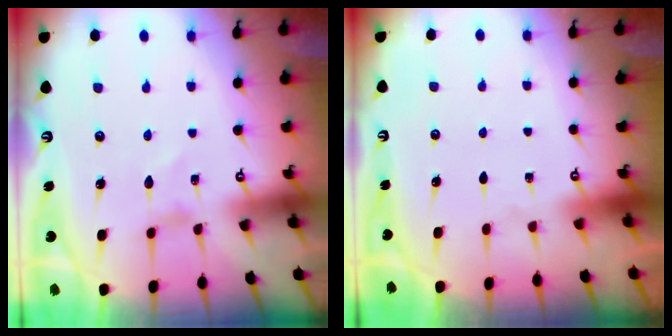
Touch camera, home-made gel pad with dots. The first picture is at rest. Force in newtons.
{"total": 0.0}